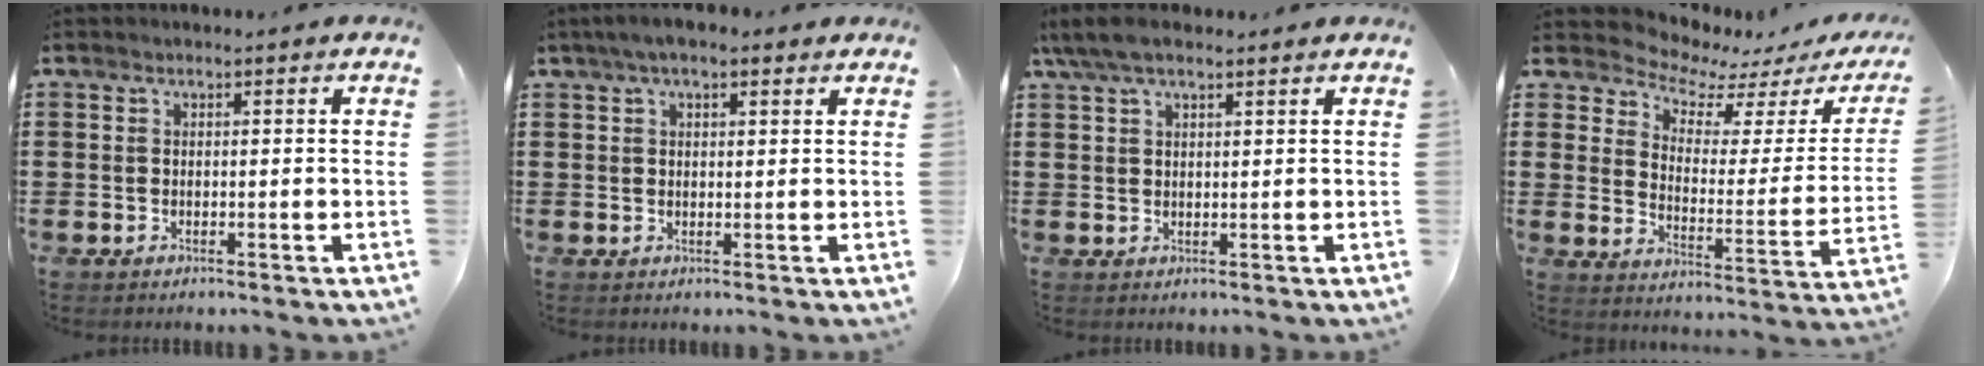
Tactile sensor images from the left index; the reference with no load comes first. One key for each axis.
{"total": 3.0, "fx": 1.6, "fy": 1.1, "fz": 2.2, "tx": -0.047, "ty": 0.009, "tz": 0.028}
{"total": 4.4, "fx": 3.0, "fy": 1.1, "fz": 3.0, "tx": -0.064, "ty": 0.005, "tz": 0.057}
{"total": 4.3, "fx": 4.1, "fy": 1.2, "fz": 0.9, "tx": -0.049, "ty": -0.035, "tz": 0.064}